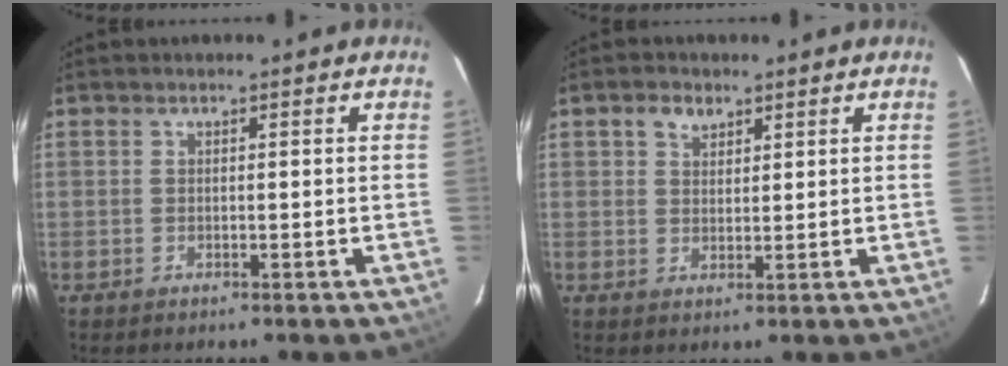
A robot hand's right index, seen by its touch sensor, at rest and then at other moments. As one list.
[{"total": 3.1, "force": [1.8, 2.2, 1.2], "torque": [-0.018, 0.010, 0.033]}]